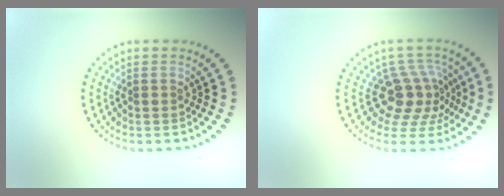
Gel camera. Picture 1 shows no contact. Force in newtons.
{"total": 4.2, "press": 3.2, "slide": 2.8}